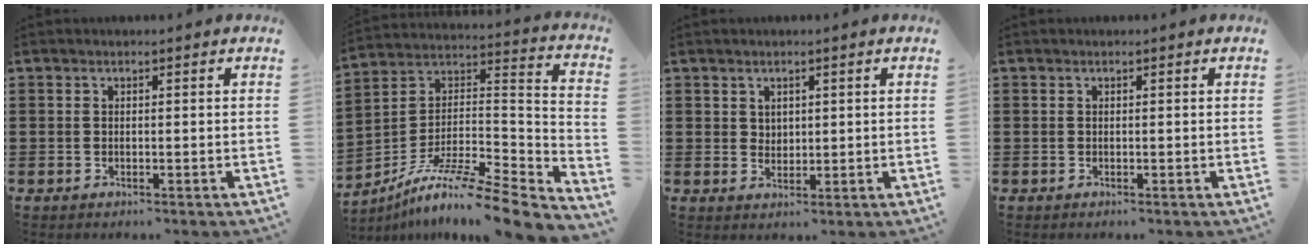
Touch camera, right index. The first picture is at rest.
{"total": 9.9, "force": [-7.8, 0.7, 6.0], "torque": [-0.106, -0.003, -0.155]}
{"total": 2.0, "force": [1.3, 1.5, 0.3], "torque": [-0.010, 0.008, 0.025]}
{"total": 0.0}